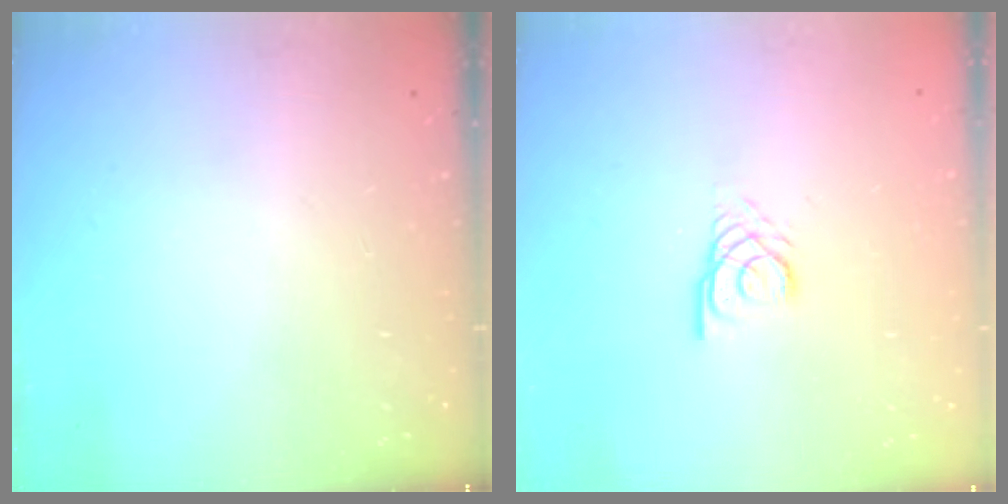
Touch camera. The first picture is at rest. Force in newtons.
{"total": 2.7, "press": 2.7, "slide": 0.2}